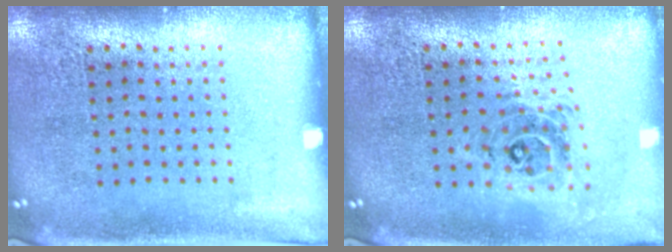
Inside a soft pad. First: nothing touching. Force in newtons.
{"total": 0.8, "press": 0.8, "slide": 0.1}